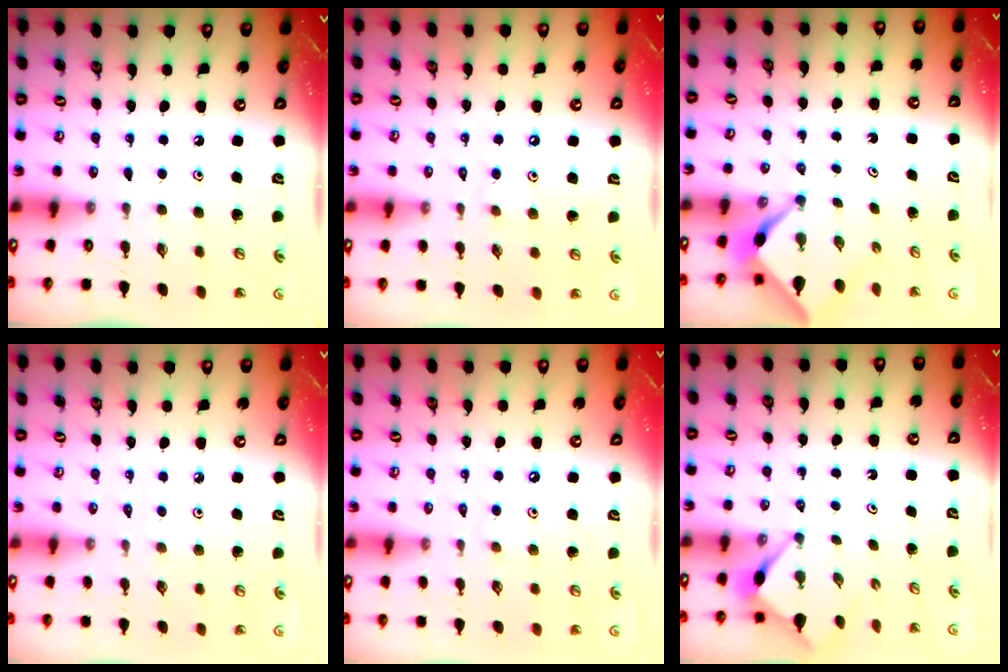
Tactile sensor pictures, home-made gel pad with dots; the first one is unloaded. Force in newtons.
{"total": 2.1, "press": 2.1, "slide": 0.4}
{"total": 2.3, "press": 2.3, "slide": 0.3}
{"total": 1.7, "press": 1.6, "slide": 0.4}
{"total": 1.0, "press": 0.9, "slide": 0.2}
{"total": 3.4, "press": 3.4, "slide": 0.3}